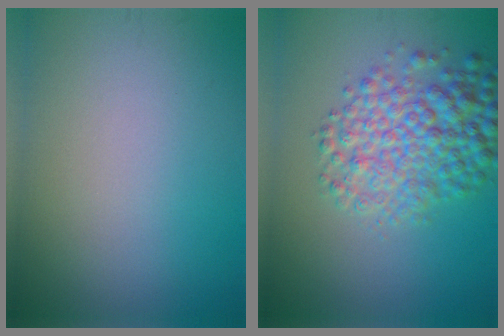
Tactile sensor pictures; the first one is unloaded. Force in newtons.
{"total": 6.6, "press": 6.6, "slide": 0.1}